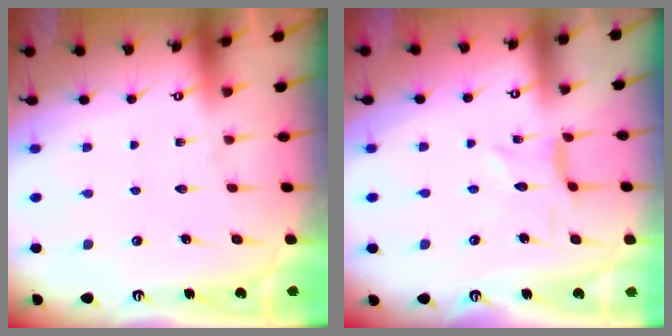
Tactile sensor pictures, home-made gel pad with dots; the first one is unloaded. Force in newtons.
{"total": 0.9, "press": 0.8, "slide": 0.1}